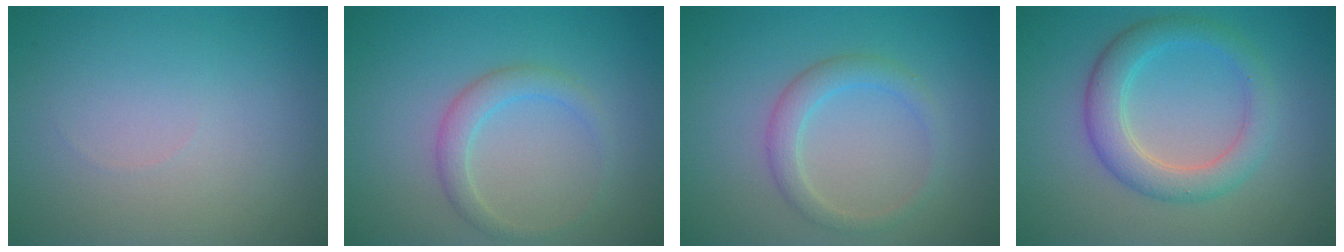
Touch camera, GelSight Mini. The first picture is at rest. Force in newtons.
{"total": 2.1, "press": 2.1, "slide": 0.1}
{"total": 2.3, "press": 2.3, "slide": 0.3}
{"total": 4.2, "press": 4.2, "slide": 0.1}